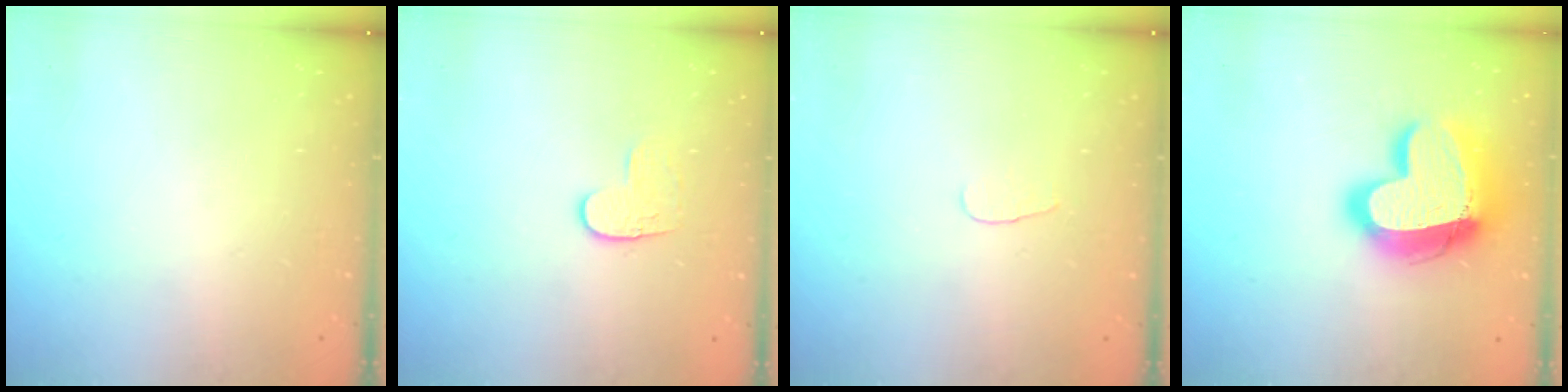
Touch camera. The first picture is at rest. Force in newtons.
{"total": 5.8, "press": 5.8, "slide": 0.6}
{"total": 2.8, "press": 2.8, "slide": 0.3}
{"total": 21.0, "press": 20.9, "slide": 1.9}